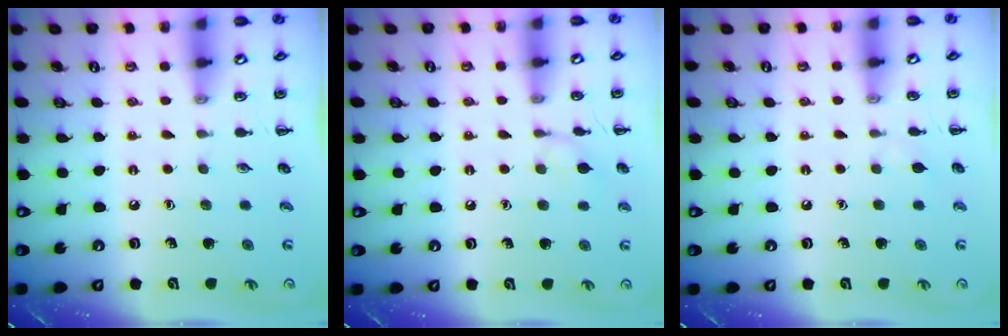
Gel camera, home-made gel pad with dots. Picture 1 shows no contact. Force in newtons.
{"total": 6.1, "press": 5.8, "slide": 2.0}
{"total": 2.9, "press": 2.7, "slide": 0.9}